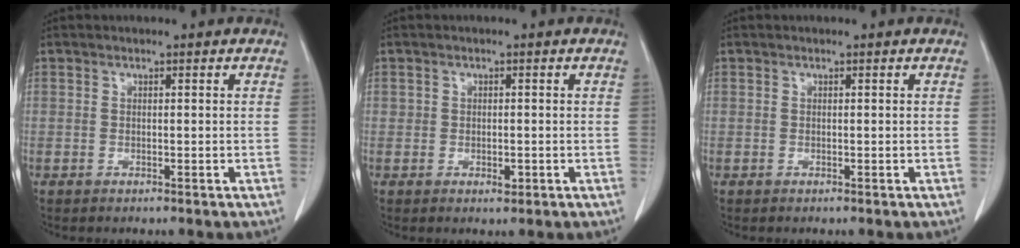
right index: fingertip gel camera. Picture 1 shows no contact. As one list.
[{"total": 1.4, "force": [-0.3, 1.0, 0.9], "torque": [-0.010, -0.001, -0.002]}, {"total": 0.0}]